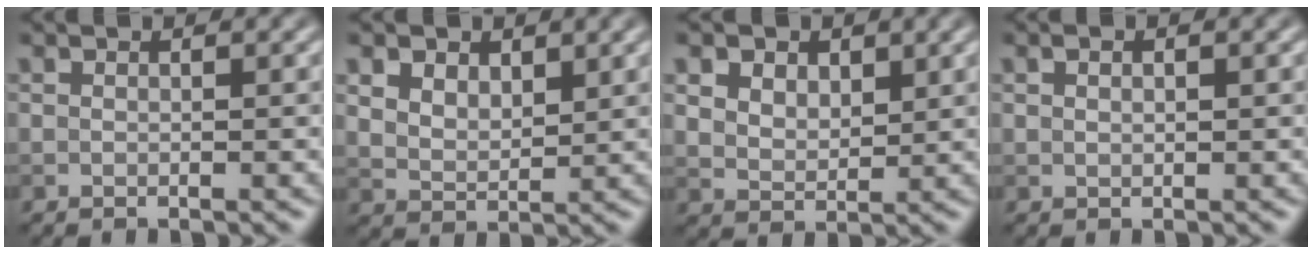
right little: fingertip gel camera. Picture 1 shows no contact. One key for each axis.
{"total": 4.0, "fx": 2.3, "fy": 2.5, "fz": 2.3, "tx": -0.044, "ty": 0.011, "tz": 0.031}
{"total": 5.5, "fx": 3.1, "fy": 3.5, "fz": 2.9, "tx": -0.069, "ty": 0.011, "tz": 0.045}
{"total": 1.0, "fx": 0.4, "fy": 0.5, "fz": 0.8, "tx": -0.012, "ty": -0.002, "tz": 0.010}